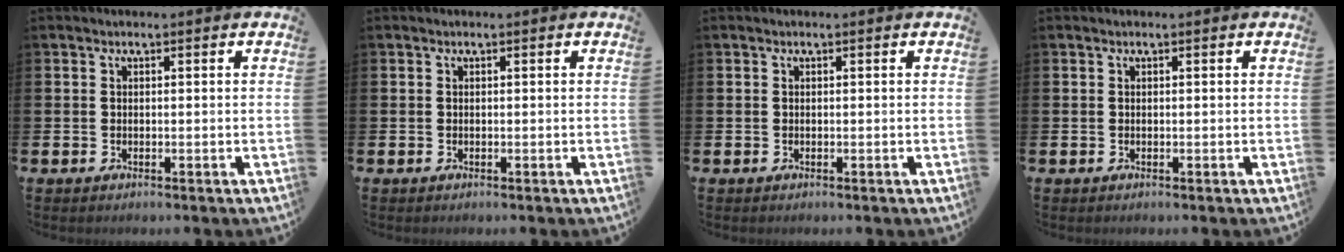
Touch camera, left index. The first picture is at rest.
{"total": 0.0}
{"total": 0.0}
{"total": 0.0}